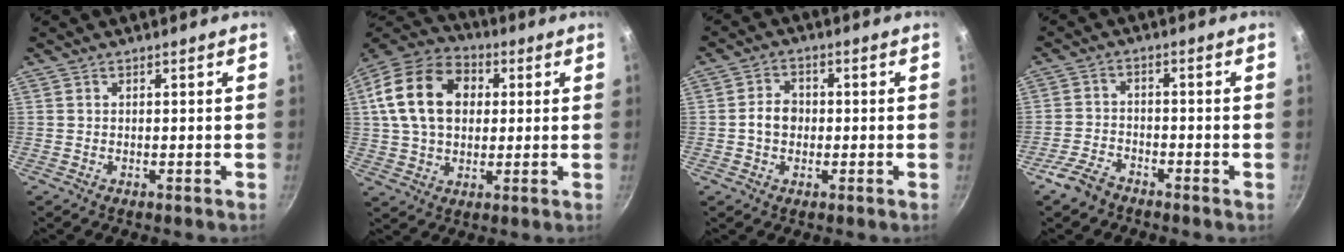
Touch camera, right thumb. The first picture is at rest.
{"total": 17.9, "force": [3.7, 13.0, 11.8], "torque": [-0.193, 0.021, 0.054]}
{"total": 4.7, "force": [-0.5, 3.8, 2.7], "torque": [-0.026, 0.016, -0.012]}
{"total": 5.0, "force": [-3.8, 2.4, 2.2], "torque": [-0.042, 0.033, -0.079]}